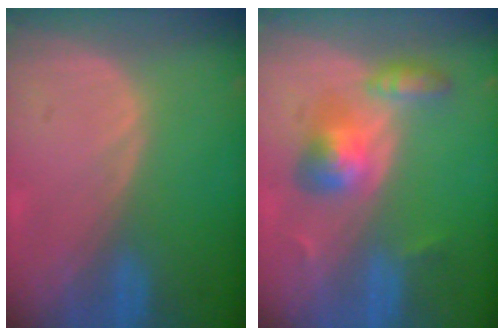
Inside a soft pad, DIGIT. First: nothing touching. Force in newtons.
{"total": 5.7, "press": 5.5, "slide": 1.5}